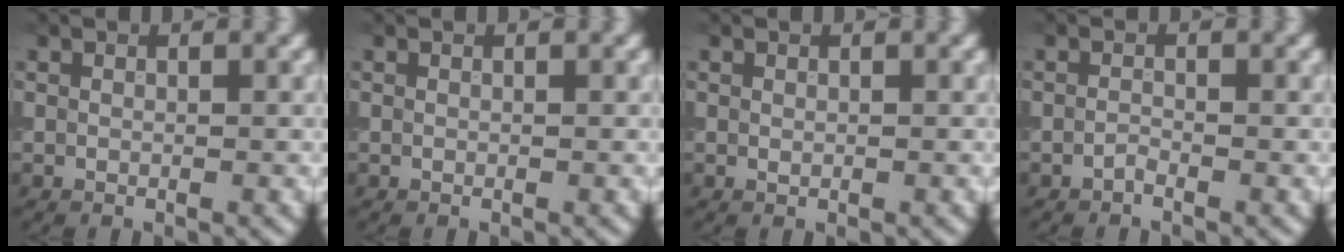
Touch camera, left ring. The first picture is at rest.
{"total": 0.0}
{"total": 0.0}
{"total": 0.6, "force": [-0.5, 0.1, 0.3], "torque": [-0.005, 0.002, -0.011]}